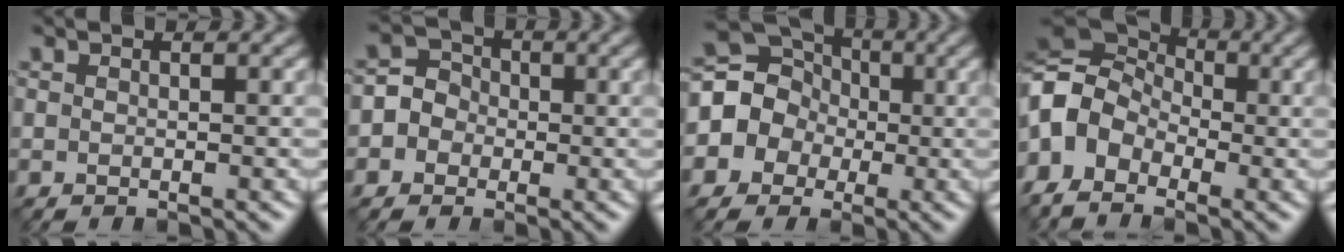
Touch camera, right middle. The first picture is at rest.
{"total": 4.0, "force": [-1.0, 3.8, 0.6], "torque": [0.008, 0.026, -0.033]}
{"total": 7.7, "force": [-0.2, 7.2, 2.5], "torque": [-0.057, 0.050, -0.043]}
{"total": 9.7, "force": [-2.7, 7.5, 5.6], "torque": [-0.133, 0.006, -0.064]}